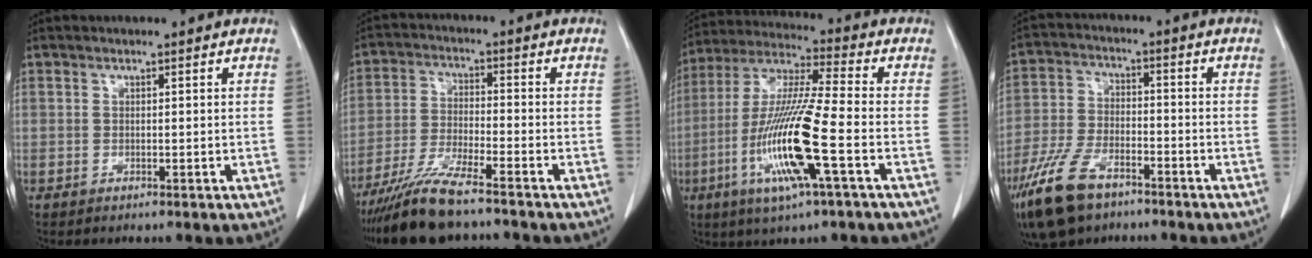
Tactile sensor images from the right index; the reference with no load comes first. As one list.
[{"total": 9.3, "force": [-7.7, 0.6, 5.2], "torque": [-0.105, -0.030, -0.144]}, {"total": 15.9, "force": [-5.0, 0.3, 15.1], "torque": [-0.315, -0.016, -0.099]}, {"total": 11.4, "force": [-7.5, 5.1, 6.9], "torque": [-0.152, -0.013, -0.139]}]